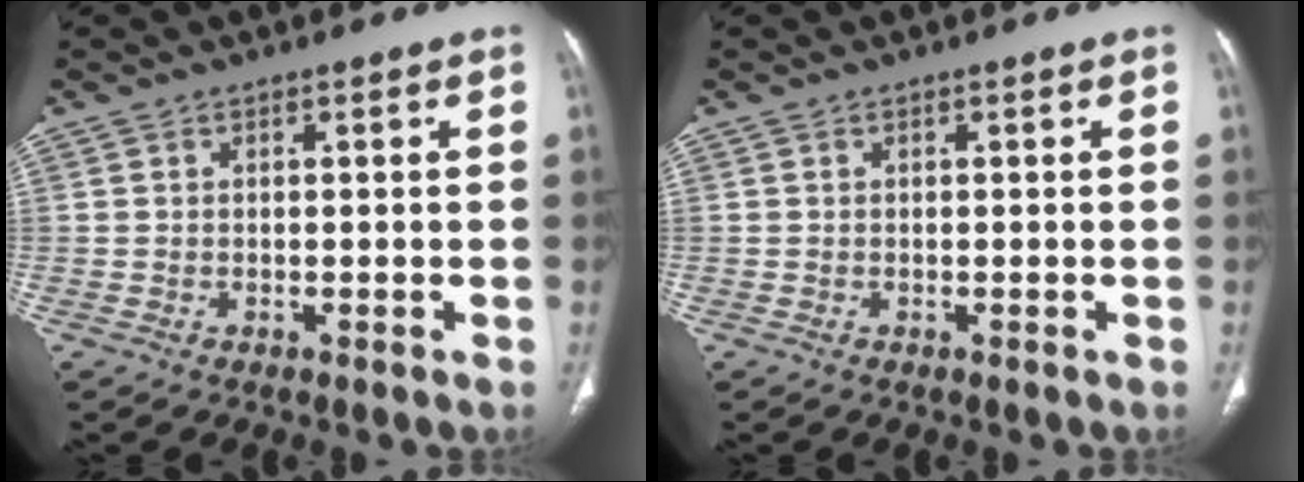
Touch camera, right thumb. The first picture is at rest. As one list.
[{"total": 0.0}]